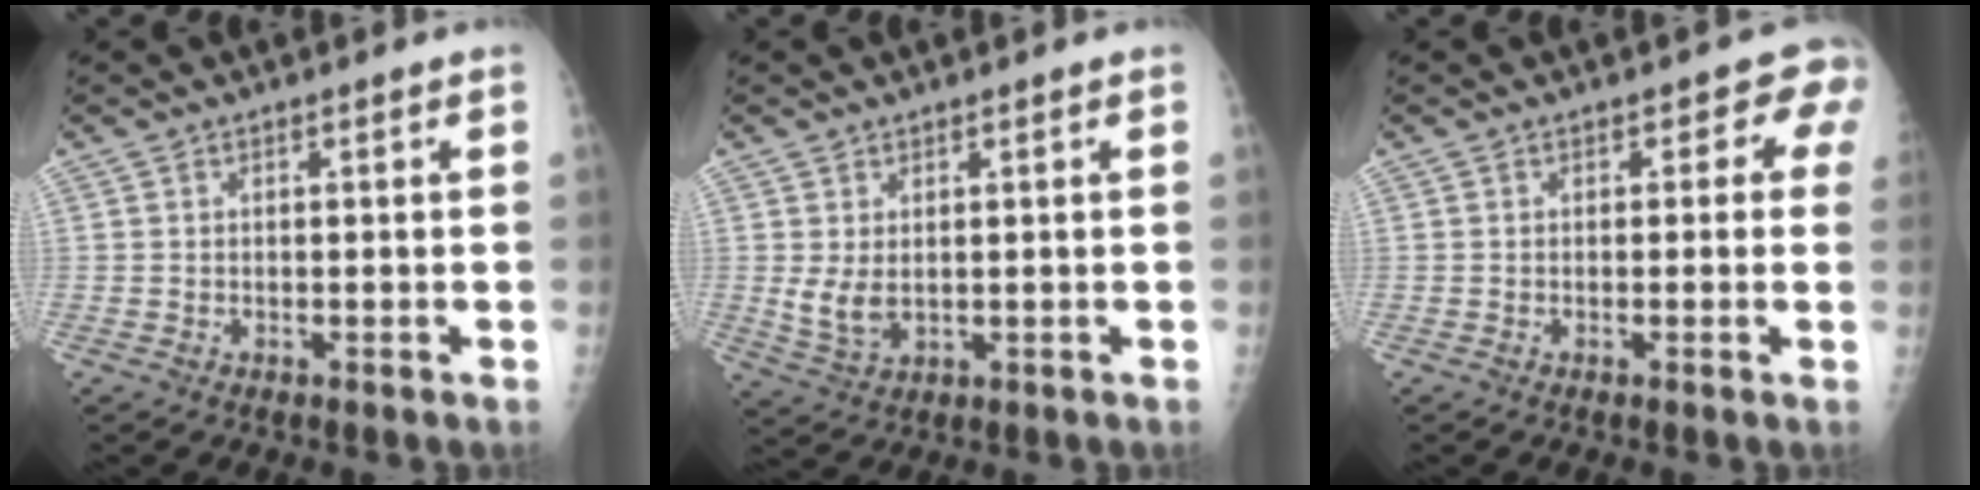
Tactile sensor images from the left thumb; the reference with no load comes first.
{"total": 4.3, "force": [0.5, 2.7, 3.3], "torque": [-0.057, -0.014, 0.022]}
{"total": 2.9, "force": [0.9, 2.1, 1.9], "torque": [0.014, 0.005, -0.003]}